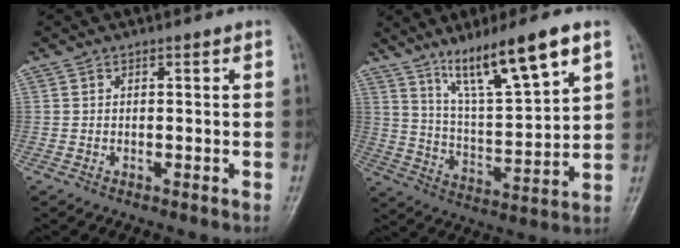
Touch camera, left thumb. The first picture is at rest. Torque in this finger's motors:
{"motor_torque": [0.83, 0.79, 1.45, -1.33, 0.12]}